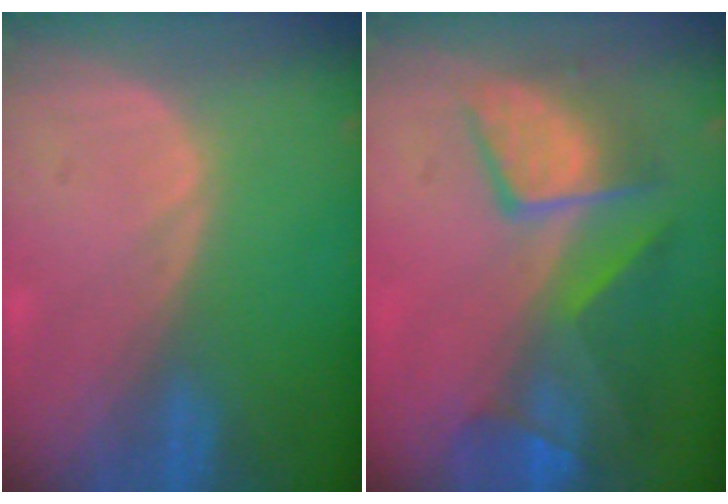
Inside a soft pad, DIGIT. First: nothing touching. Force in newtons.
{"total": 9.4, "press": 8.6, "slide": 3.8}